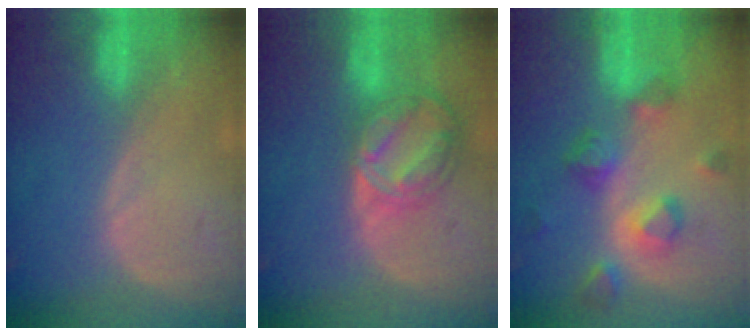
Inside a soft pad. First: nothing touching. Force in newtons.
{"total": 8.7, "press": 7.4, "slide": 4.6}
{"total": 8.0, "press": 7.7, "slide": 2.4}